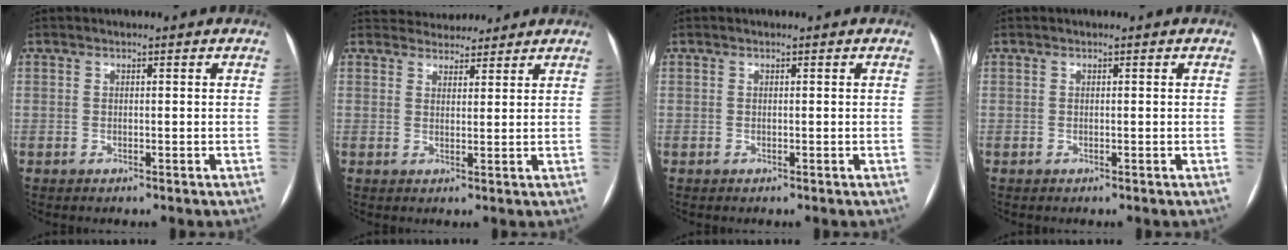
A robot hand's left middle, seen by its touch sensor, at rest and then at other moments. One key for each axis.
{"total": 5.6, "fx": 5.2, "fy": 1.9, "fz": 0.4, "tx": 0.000, "ty": 0.016, "tz": 0.074}
{"total": 0.0}
{"total": 0.0}